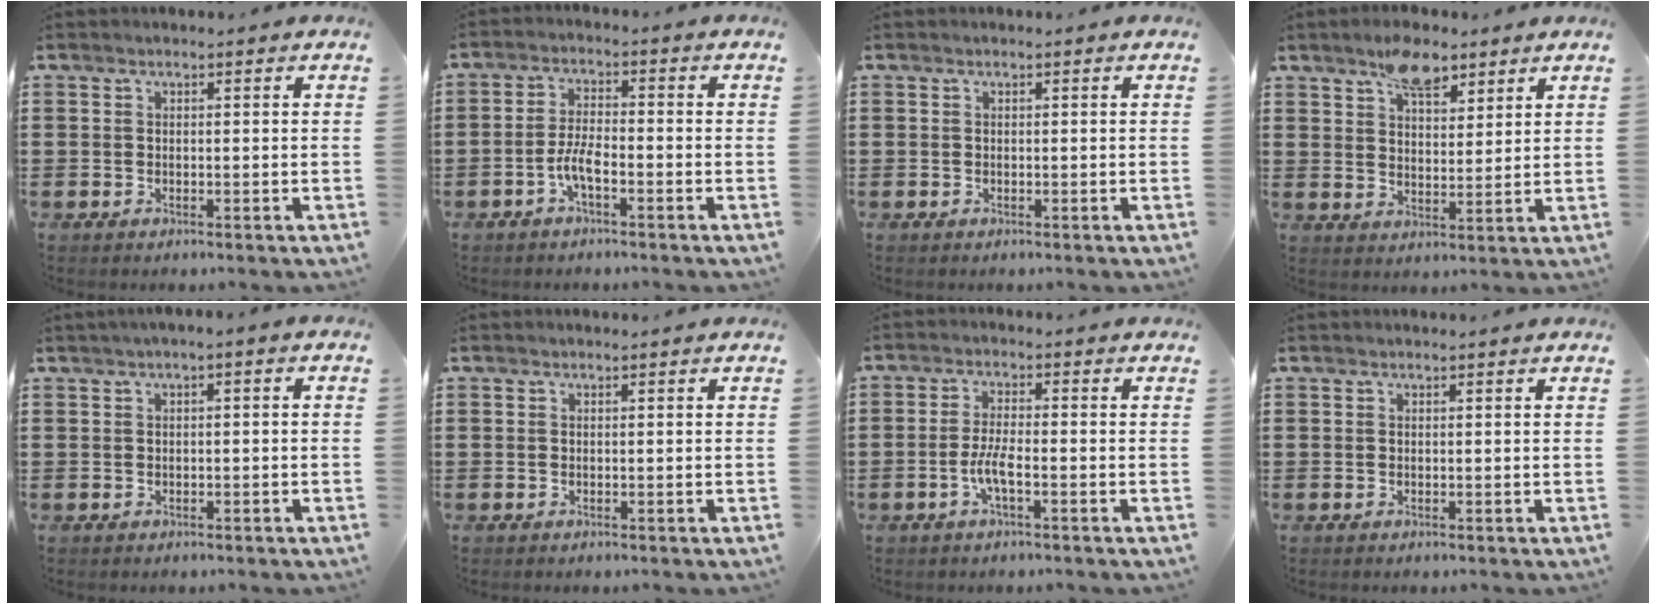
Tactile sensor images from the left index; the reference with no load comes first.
{"total": 4.3, "force": [-2.0, 1.2, 3.6], "torque": [-0.089, -0.002, -0.046]}
{"total": 0.0}
{"total": 7.3, "force": [5.1, 3.4, 4.0], "torque": [-0.068, -0.003, 0.088]}
{"total": 1.3, "force": [-0.6, 0.3, 1.1], "torque": [-0.019, -0.001, -0.013]}
{"total": 0.0}
{"total": 4.2, "force": [-1.6, 0.9, 3.8], "torque": [-0.084, -0.002, -0.034]}
{"total": 0.0}